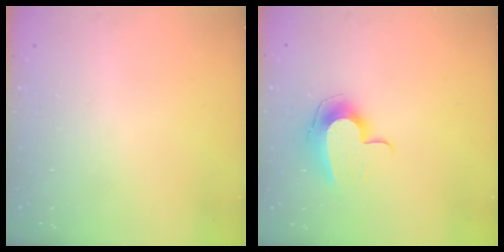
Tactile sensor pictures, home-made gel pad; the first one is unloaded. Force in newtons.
{"total": 10.8, "press": 10.8, "slide": 1.0}